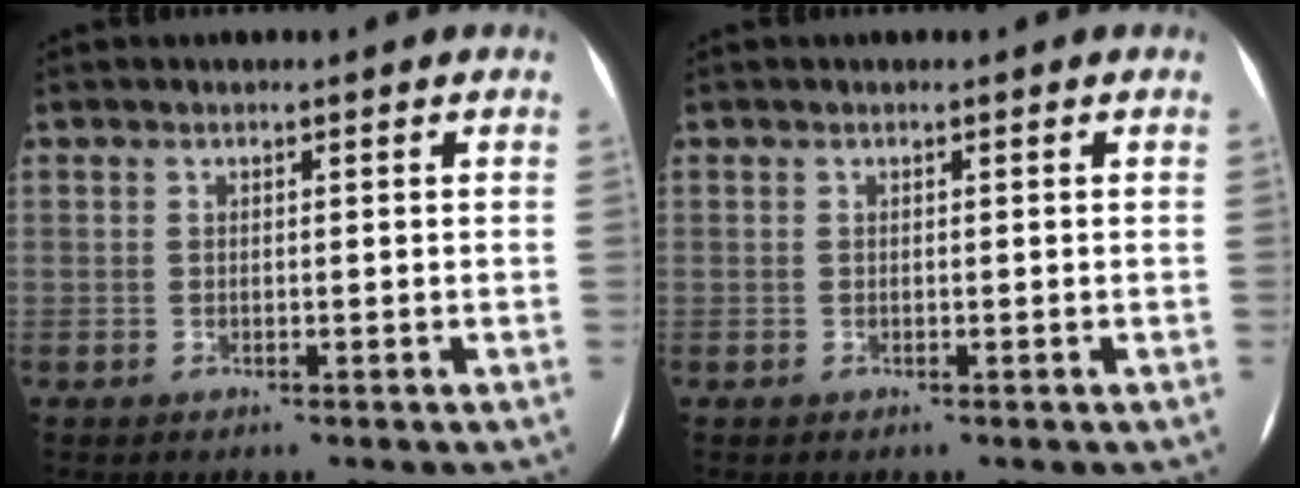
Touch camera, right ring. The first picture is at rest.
{"total": 0.0}